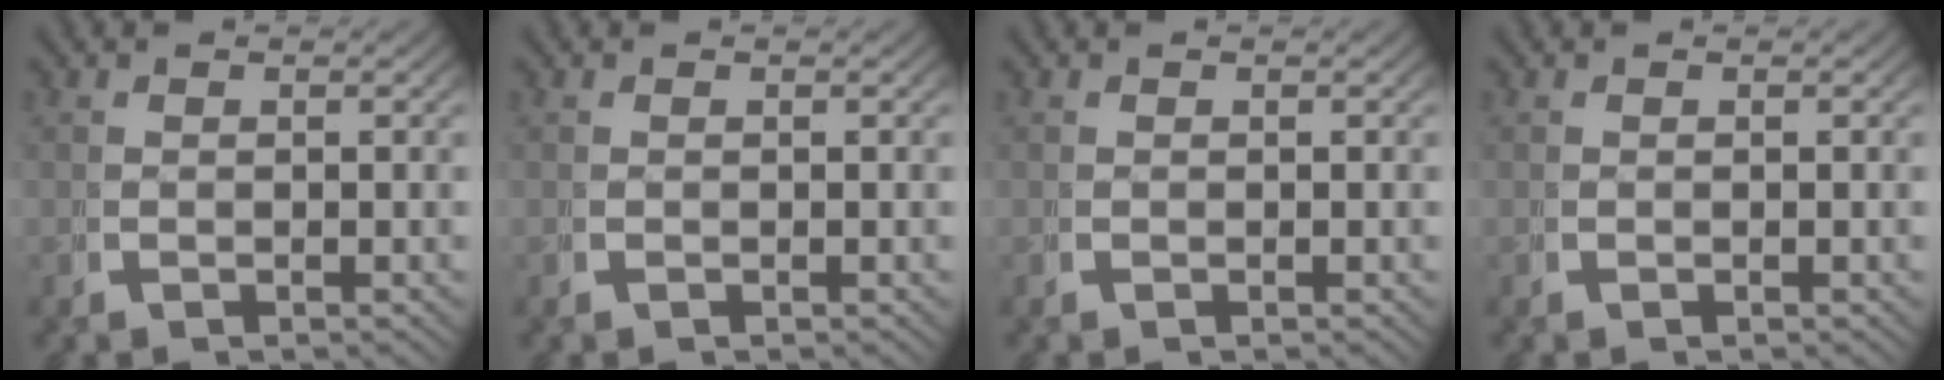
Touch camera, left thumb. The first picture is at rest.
{"total": 0.0}
{"total": 0.0}
{"total": 0.0}